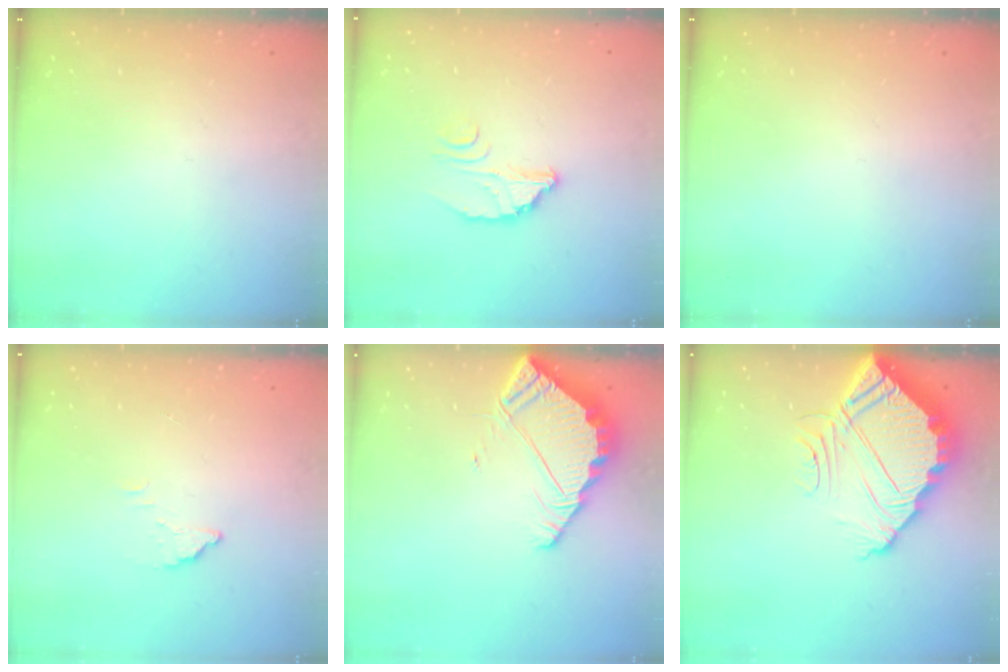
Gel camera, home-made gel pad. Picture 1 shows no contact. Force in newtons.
{"total": 3.9, "press": 3.9, "slide": 0.2}
{"total": 0.0}
{"total": 2.8, "press": 2.8, "slide": 0.1}
{"total": 6.4, "press": 6.4, "slide": 0.2}
{"total": 10.0, "press": 10.0, "slide": 0.6}